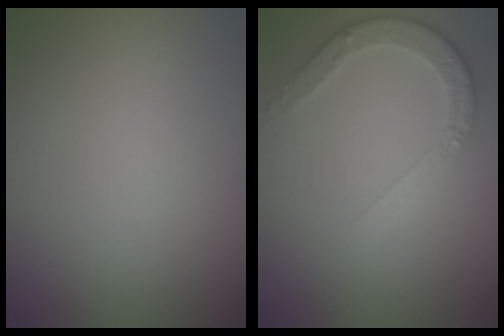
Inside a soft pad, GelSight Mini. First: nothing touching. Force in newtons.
{"total": 3.5, "press": 2.8, "slide": 2.0}